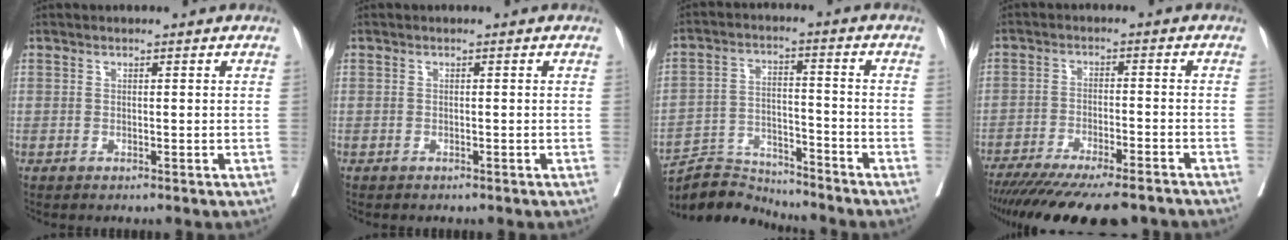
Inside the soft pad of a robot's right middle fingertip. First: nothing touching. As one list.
[{"total": 0.6, "force": [-0.5, 0.3, 0.2], "torque": [-0.008, 0.001, -0.009]}, {"total": 8.8, "force": [-8.7, 0.9, -0.7], "torque": [0.007, 0.015, -0.160]}, {"total": 19.6, "force": [-16.8, 3.1, 9.7], "torque": [-0.149, -0.035, -0.241]}]